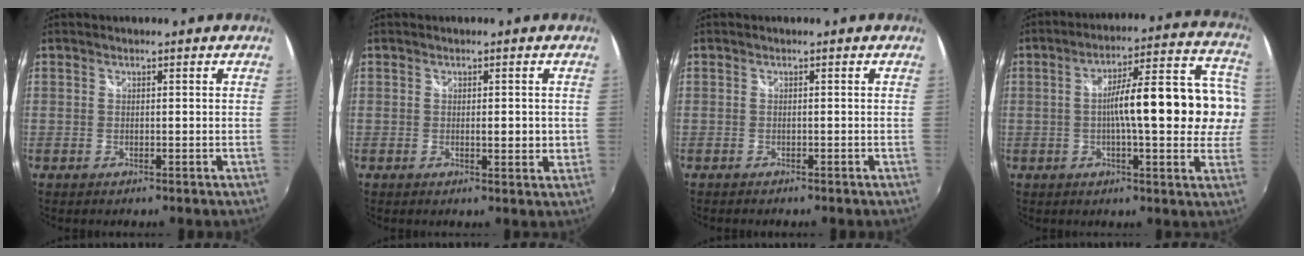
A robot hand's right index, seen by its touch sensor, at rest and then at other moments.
{"total": 2.8, "force": [0.1, 1.1, 2.5], "torque": [-0.038, -0.003, 0.004]}
{"total": 0.8, "force": [-0.8, 0.2, 0.1], "torque": [-0.006, -0.004, -0.015]}
{"total": 17.6, "force": [-0.4, 3.9, 17.2], "torque": [-0.244, 0.030, -0.009]}